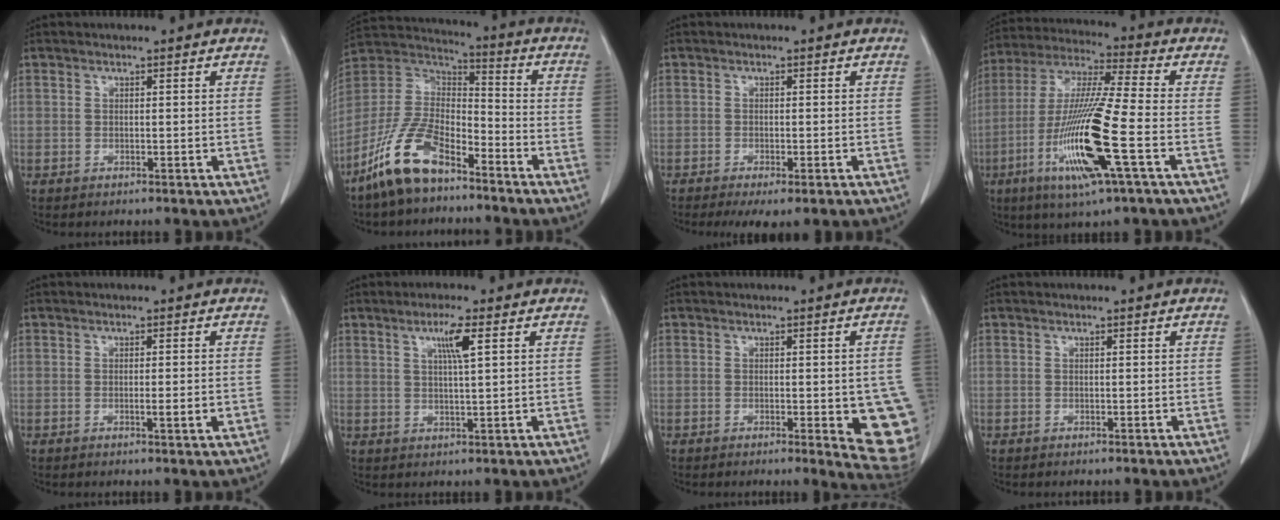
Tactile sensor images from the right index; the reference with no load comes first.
{"total": 13.5, "force": [-9.2, 5.4, 8.3], "torque": [-0.182, 0.009, -0.182]}
{"total": 5.1, "force": [-3.6, 1.3, 3.4], "torque": [-0.047, -0.013, -0.051]}
{"total": 17.3, "force": [-5.7, 0.3, 16.3], "torque": [-0.338, -0.022, -0.110]}
{"total": 2.0, "force": [-0.4, 0.0, 2.0], "torque": [-0.032, -0.005, -0.007]}
{"total": 4.3, "force": [1.8, -0.2, 3.9], "torque": [-0.068, -0.002, 0.031]}
{"total": 10.2, "force": [-2.0, 2.1, 9.8], "torque": [-0.088, -0.011, -0.020]}
{"total": 0.0}